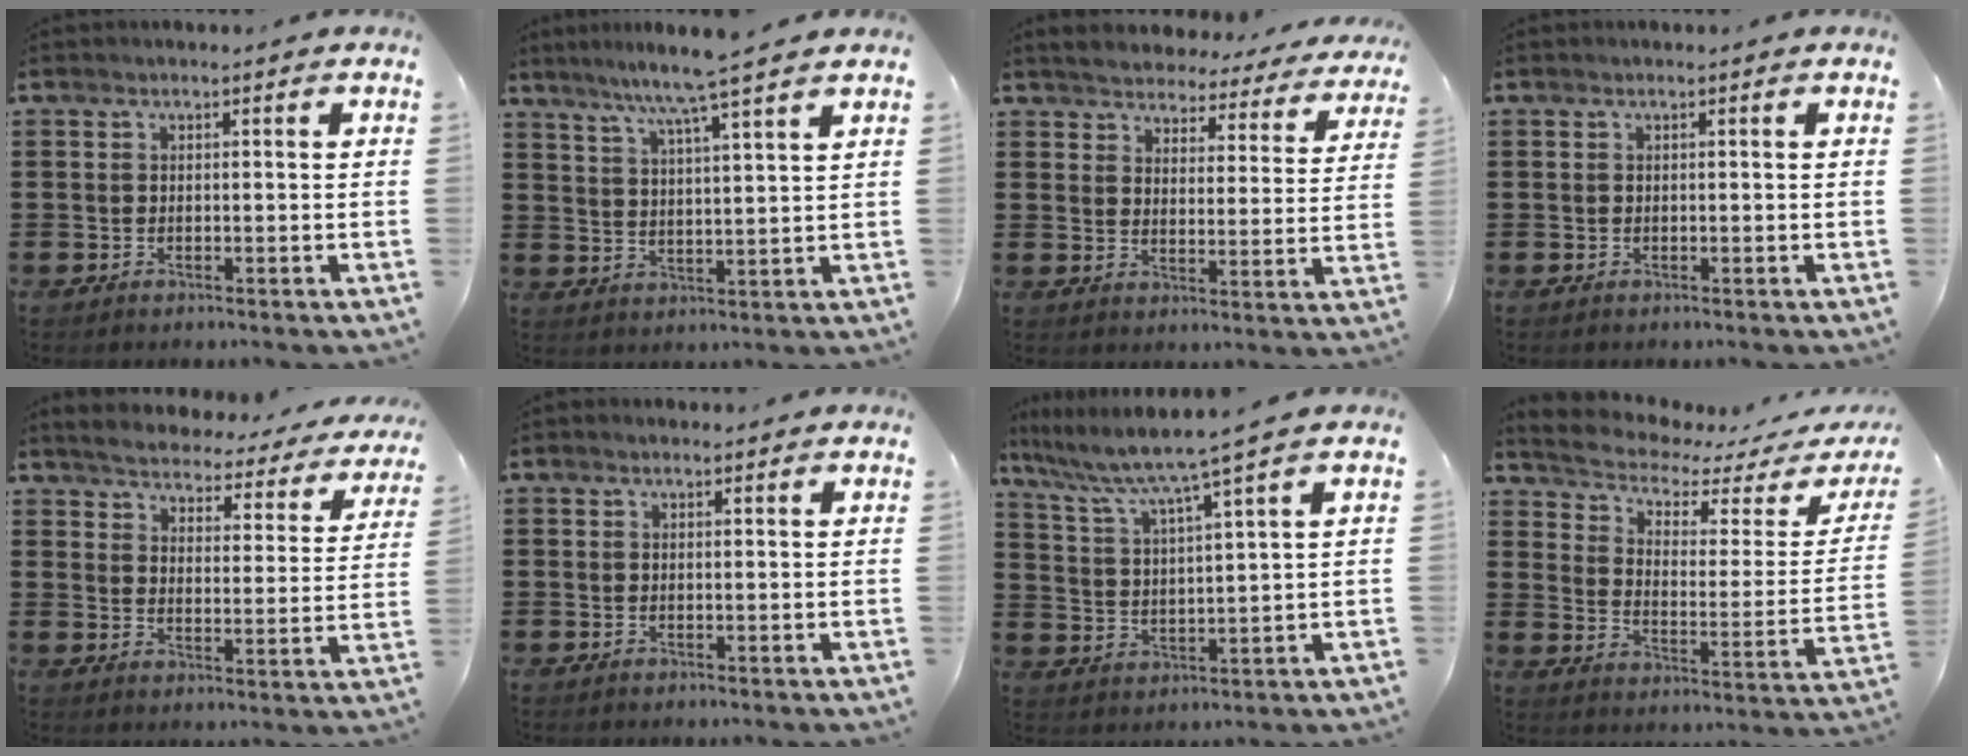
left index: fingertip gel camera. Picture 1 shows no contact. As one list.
[{"total": 6.2, "force": [5.2, -1.5, 3.0], "torque": [-0.076, -0.028, 0.086]}, {"total": 4.3, "force": [4.3, 0.2, 0.1], "torque": [-0.031, -0.035, 0.070]}, {"total": 0.0}, {"total": 3.5, "force": [3.4, 0.0, 0.5], "torque": [-0.034, -0.033, 0.052]}, {"total": 0.6, "force": [0.5, 0.2, 0.3], "torque": [-0.007, 0.001, 0.010]}, {"total": 5.6, "force": [4.6, -0.9, 3.0], "torque": [-0.082, -0.041, 0.069]}, {"total": 3.6, "force": [2.9, 1.2, 1.8], "torque": [-0.055, -0.029, 0.041]}]